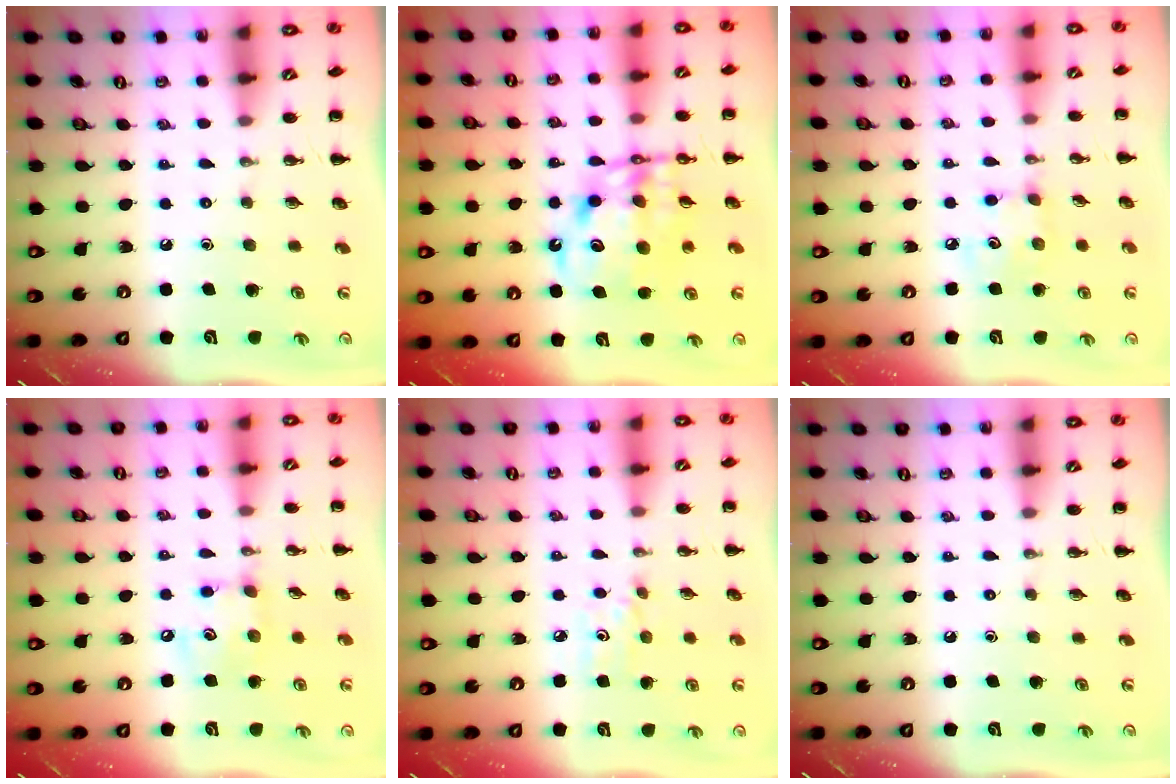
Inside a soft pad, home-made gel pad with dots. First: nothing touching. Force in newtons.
{"total": 11.9, "press": 11.6, "slide": 2.9}
{"total": 4.9, "press": 4.9, "slide": 0.6}
{"total": 6.8, "press": 6.8, "slide": 0.6}
{"total": 5.3, "press": 5.0, "slide": 1.6}
{"total": 0.0}